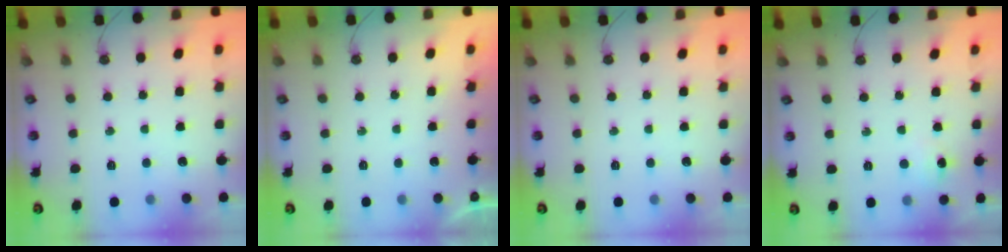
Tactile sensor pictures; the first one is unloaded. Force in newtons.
{"total": 0.0}
{"total": 0.0}
{"total": 3.9, "press": 3.9, "slide": 0.5}